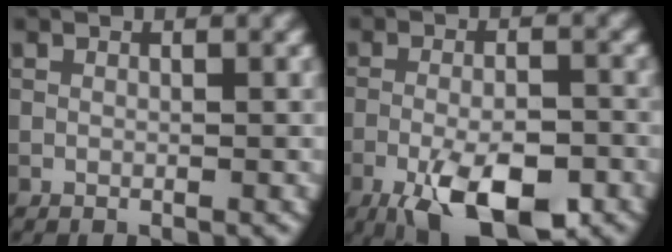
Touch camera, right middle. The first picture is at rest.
{"total": 9.1, "force": [-5.0, 3.3, 6.9], "torque": [-0.119, -0.009, -0.084]}